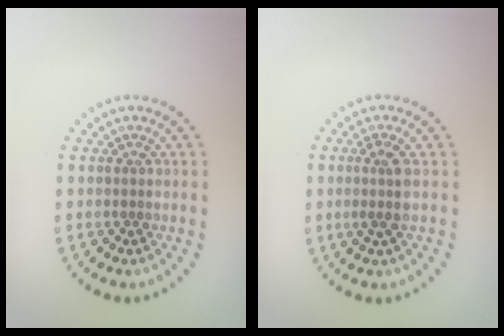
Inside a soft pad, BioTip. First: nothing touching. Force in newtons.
{"total": 2.0, "press": 1.6, "slide": 1.1}